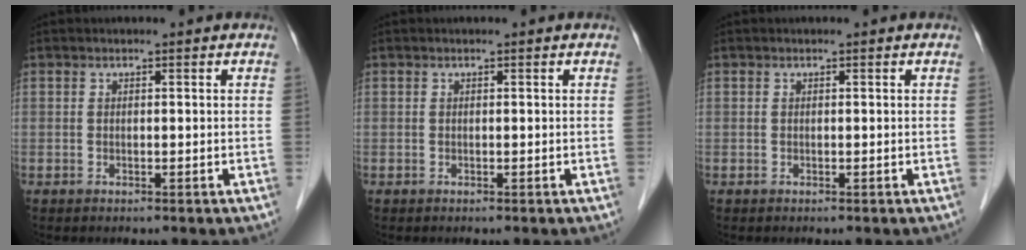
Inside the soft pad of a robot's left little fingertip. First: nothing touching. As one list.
[{"total": 0.0}, {"total": 0.0}]